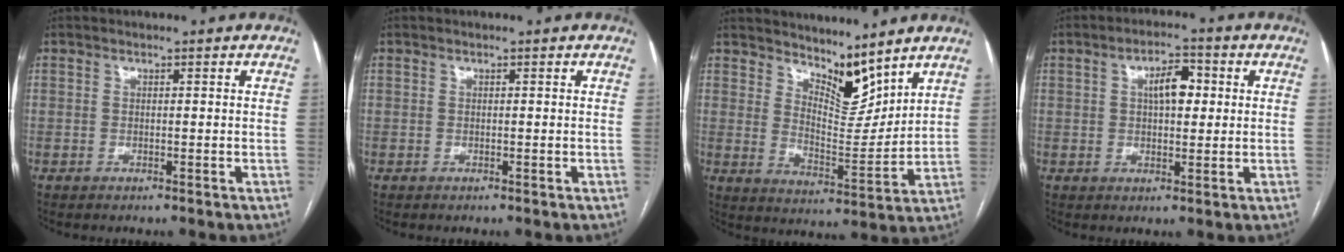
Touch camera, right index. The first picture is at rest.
{"total": 0.0}
{"total": 8.2, "force": [7.2, 2.0, 3.4], "torque": [-0.058, -0.014, 0.137]}
{"total": 5.6, "force": [1.3, 2.5, 4.8], "torque": [-0.079, 0.016, 0.020]}